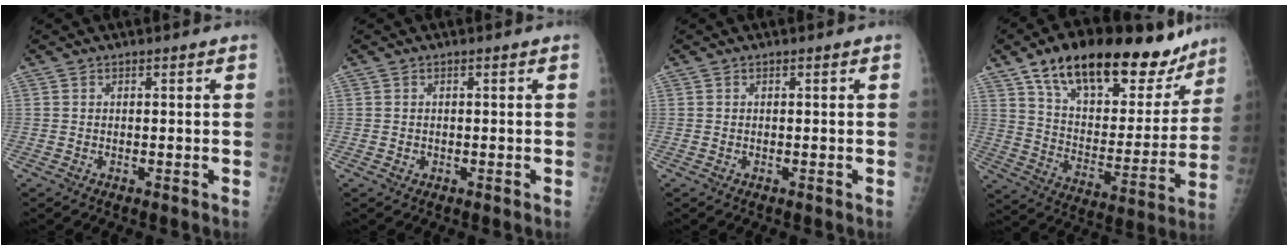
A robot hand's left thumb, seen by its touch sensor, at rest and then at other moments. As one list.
[{"total": 0.7, "force": [-0.1, 0.6, 0.2], "torque": [-0.001, 0.001, 0.000]}, {"total": 0.0}, {"total": 28.0, "force": [19.2, 12.3, 16.2], "torque": [-0.206, -0.049, 0.302]}]